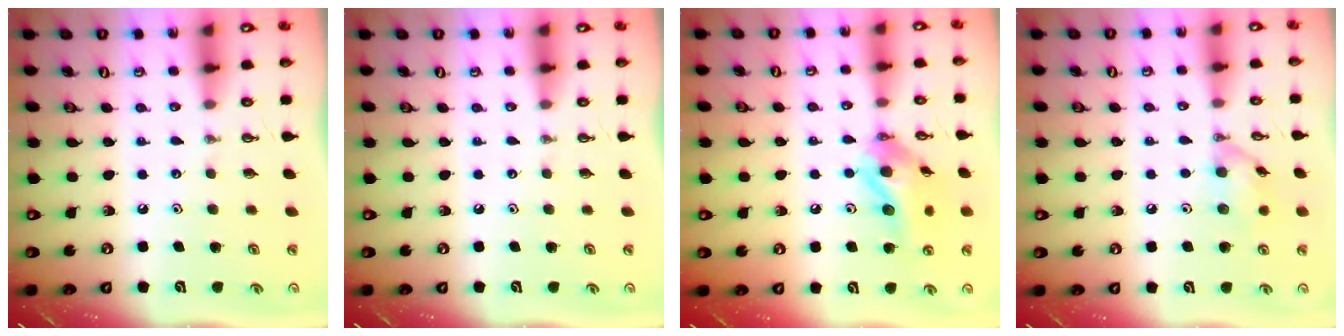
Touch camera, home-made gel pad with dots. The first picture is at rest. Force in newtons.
{"total": 0.0}
{"total": 14.3, "press": 14.2, "slide": 1.8}
{"total": 9.9, "press": 9.9, "slide": 0.0}